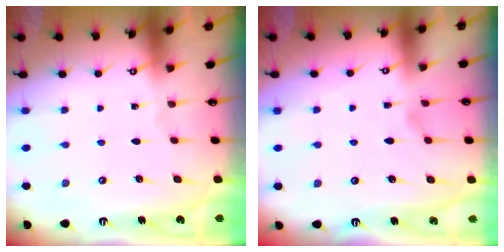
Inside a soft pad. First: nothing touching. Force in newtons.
{"total": 1.1, "press": 0.6, "slide": 1.0}